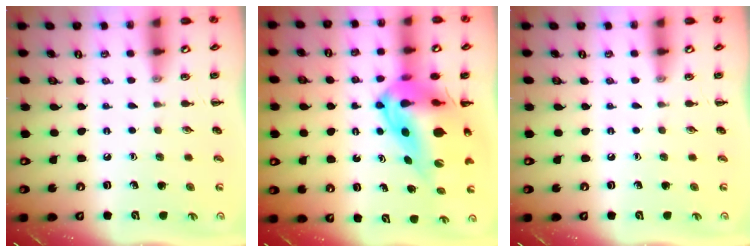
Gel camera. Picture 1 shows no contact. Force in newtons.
{"total": 19.0, "press": 18.1, "slide": 6.0}
{"total": 0.0}